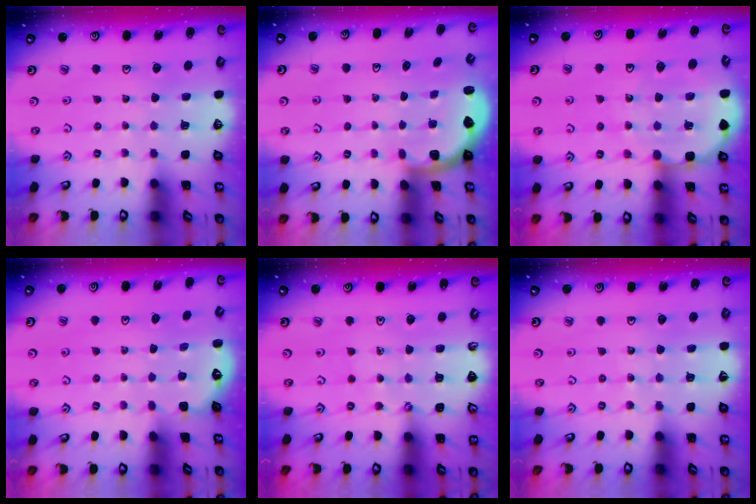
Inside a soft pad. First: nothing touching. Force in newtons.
{"total": 2.2, "press": 2.1, "slide": 0.7}
{"total": 8.5, "press": 8.3, "slide": 1.8}
{"total": 1.5, "press": 1.0, "slide": 1.1}
{"total": 1.7, "press": 1.7, "slide": 0.1}
{"total": 3.3, "press": 3.2, "slide": 0.3}